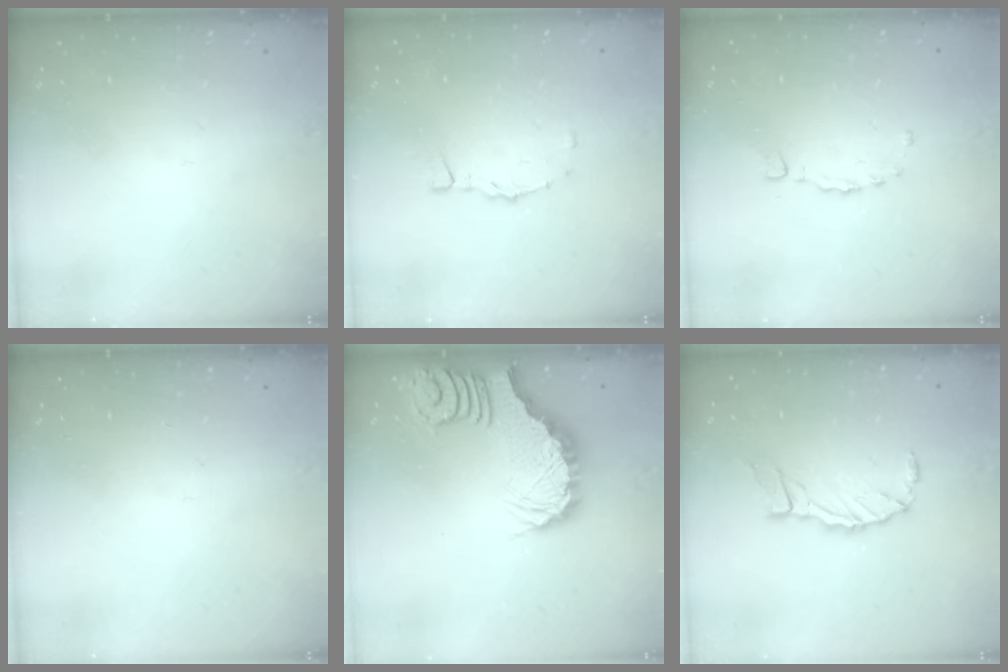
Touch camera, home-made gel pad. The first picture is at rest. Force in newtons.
{"total": 4.6, "press": 4.6, "slide": 0.8}
{"total": 1.4, "press": 1.3, "slide": 0.3}
{"total": 0.0}
{"total": 4.3, "press": 4.3, "slide": 0.5}
{"total": 9.1, "press": 9.1, "slide": 1.0}